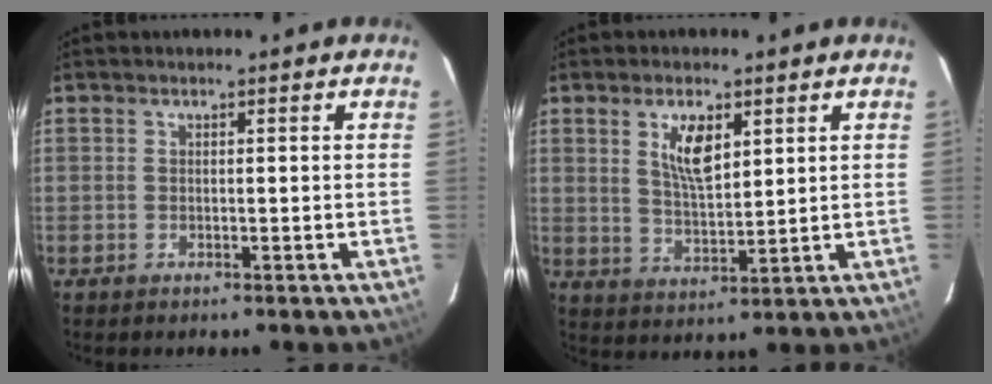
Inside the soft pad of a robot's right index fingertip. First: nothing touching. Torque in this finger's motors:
{"motor_torque": [0.59, 0.55, 0.28, 0.08]}